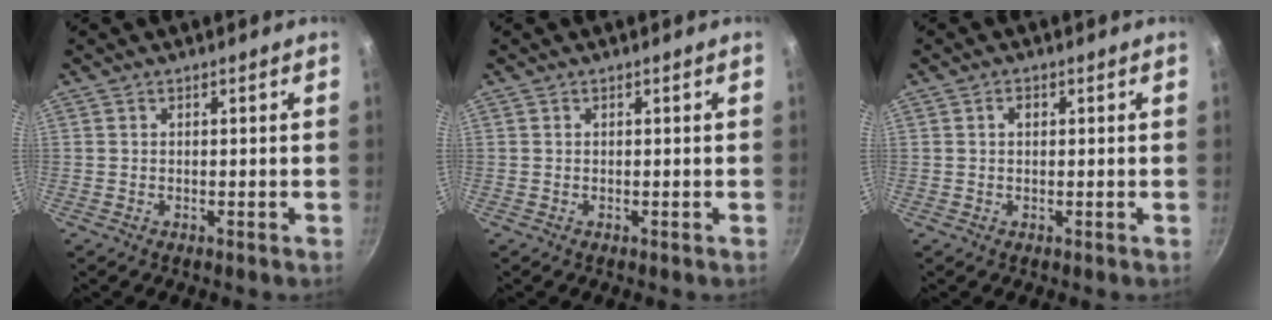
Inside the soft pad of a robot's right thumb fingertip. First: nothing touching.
{"total": 0.0}
{"total": 1.5, "force": [0.4, 1.1, 1.0], "torque": [-0.013, 0.004, 0.004]}